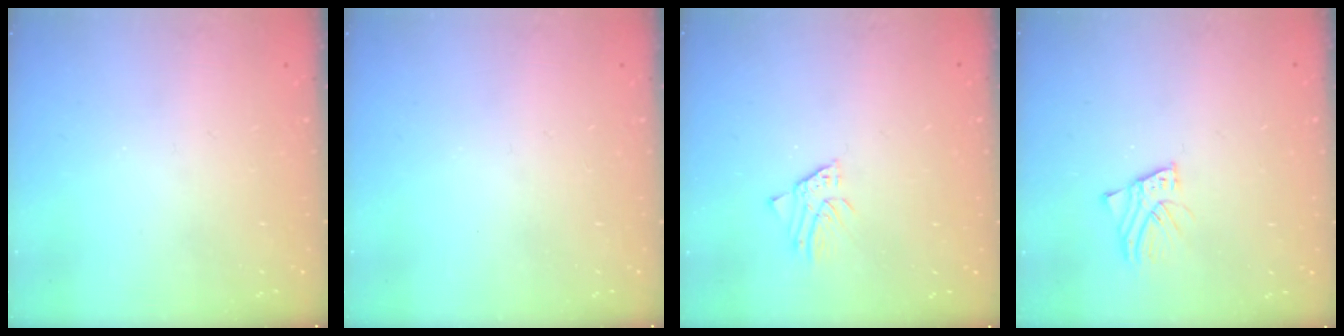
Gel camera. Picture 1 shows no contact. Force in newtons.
{"total": 0.0}
{"total": 1.1, "press": 1.1, "slide": 0.0}
{"total": 3.0, "press": 3.0, "slide": 0.2}